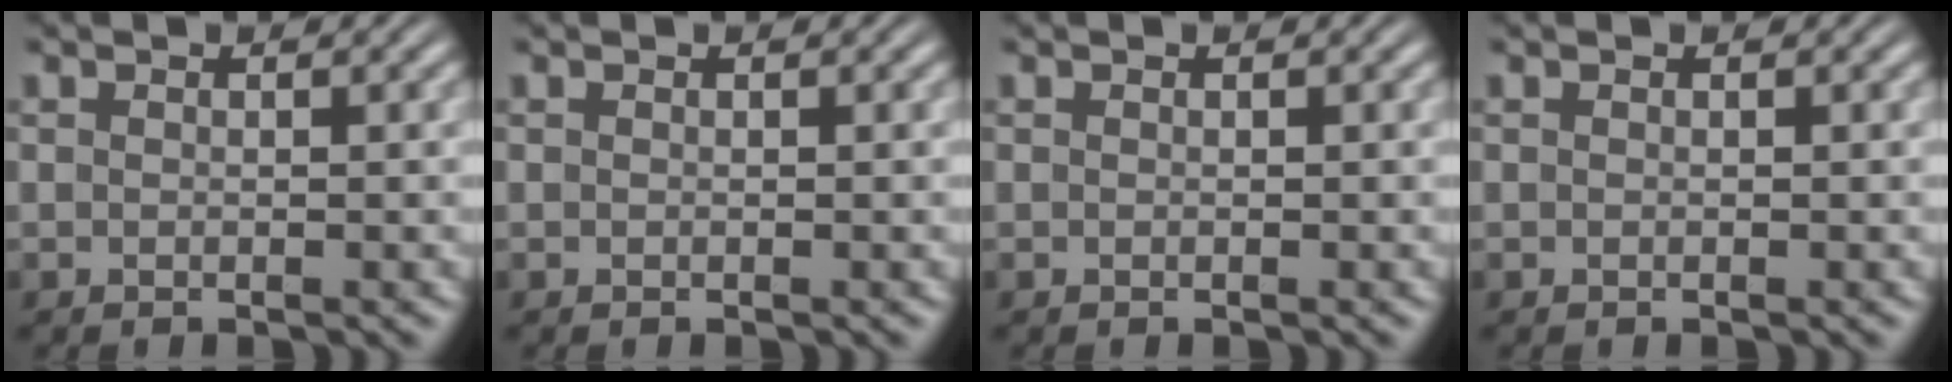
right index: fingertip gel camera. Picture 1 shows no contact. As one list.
[{"total": 0.0}, {"total": 0.0}, {"total": 0.0}]